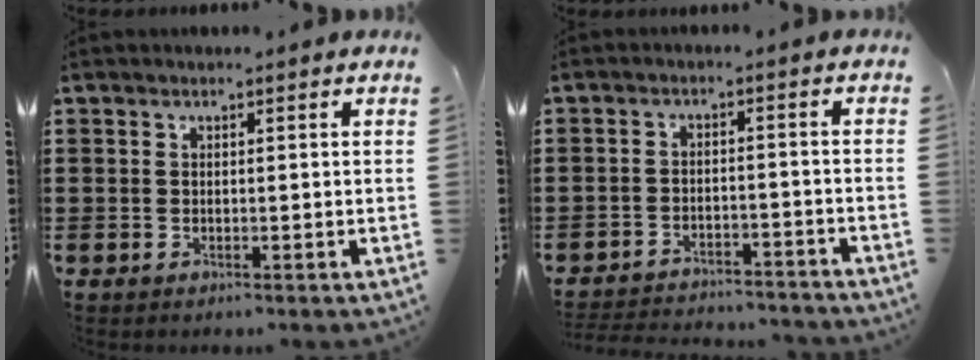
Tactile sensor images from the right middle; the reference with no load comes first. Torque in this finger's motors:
{"motor_torque": [0.08, -0.02, 0.16, 0.08]}